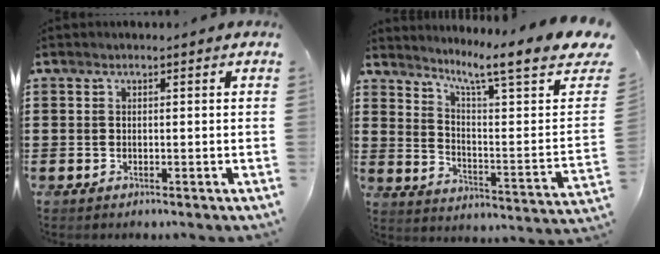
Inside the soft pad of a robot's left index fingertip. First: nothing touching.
{"total": 9.0, "force": [6.6, -0.1, 6.1], "torque": [-0.117, -0.053, 0.097]}